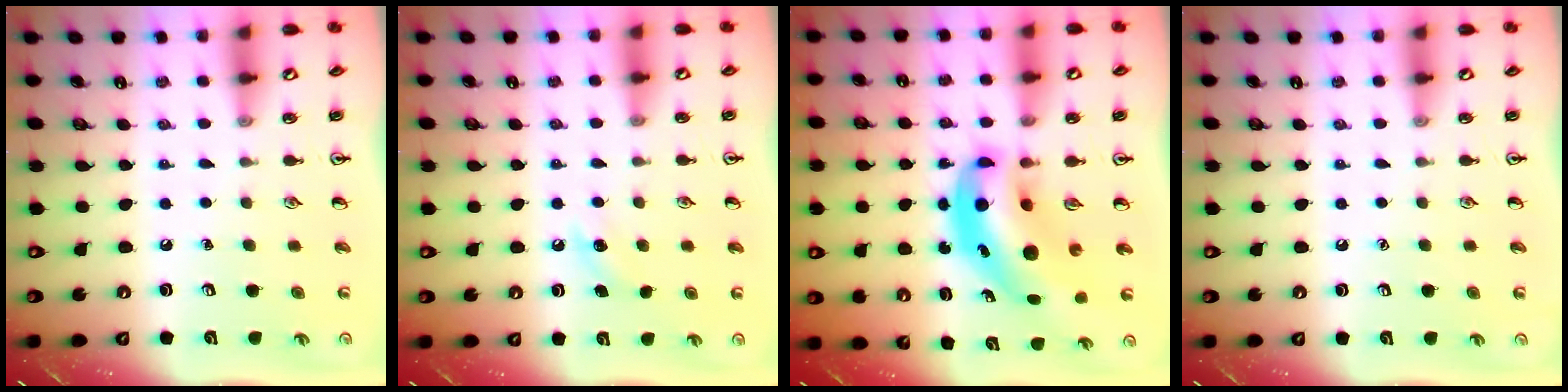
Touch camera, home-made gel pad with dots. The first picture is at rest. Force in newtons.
{"total": 4.8, "press": 4.5, "slide": 1.6}
{"total": 9.6, "press": 9.1, "slide": 2.9}
{"total": 0.0}